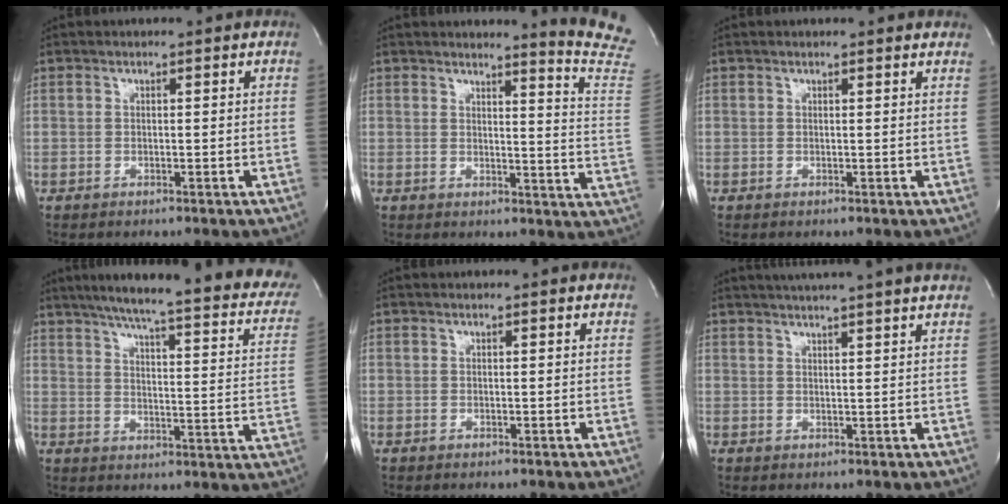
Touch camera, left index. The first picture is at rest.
{"total": 10.7, "force": [10.2, -2.4, 2.3], "torque": [-0.029, -0.128, 0.095]}
{"total": 2.5, "force": [2.4, 0.1, 0.5], "torque": [-0.015, -0.001, 0.015]}
{"total": 26.6, "force": [22.1, 1.9, 14.7], "torque": [-0.213, -0.051, 0.267]}
{"total": 1.9, "force": [1.9, 0.0, 0.4], "torque": [-0.017, -0.002, 0.013]}
{"total": 14.0, "force": [12.4, -0.8, 6.4], "torque": [-0.111, 0.006, 0.153]}